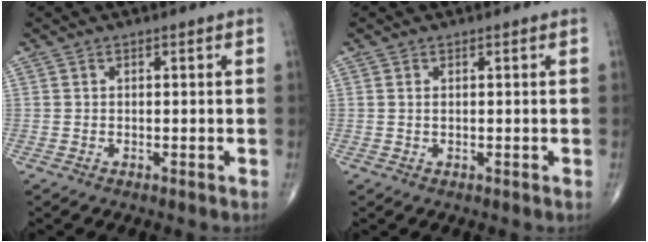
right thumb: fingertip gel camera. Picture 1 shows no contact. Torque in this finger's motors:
{"motor_torque": [-0.56, -0.05, -0.13, -0.05, 0.06]}